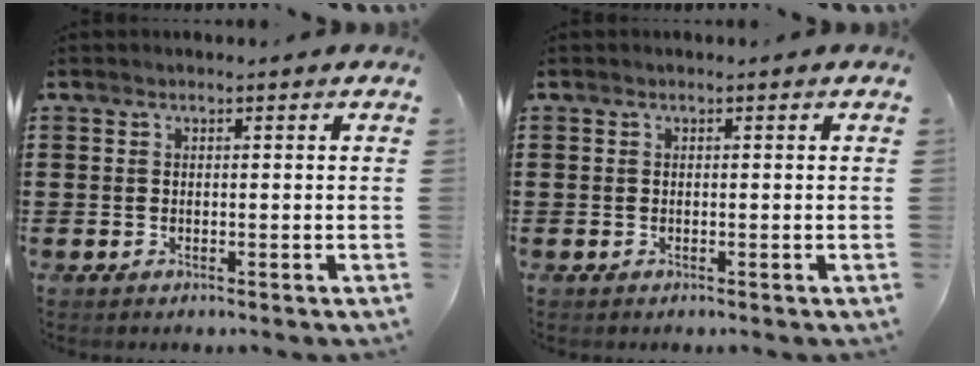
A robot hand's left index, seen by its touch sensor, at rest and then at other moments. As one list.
[{"total": 0.0}]